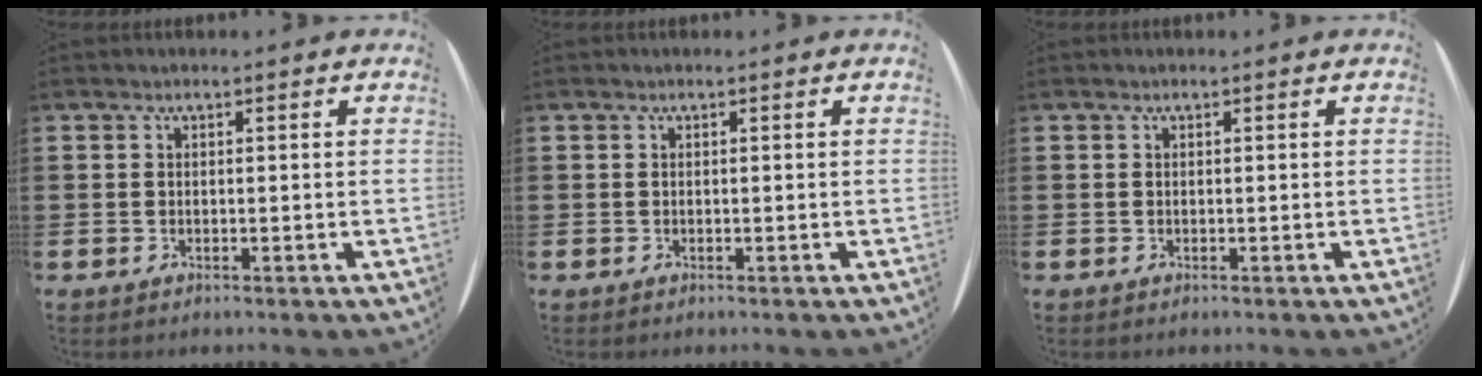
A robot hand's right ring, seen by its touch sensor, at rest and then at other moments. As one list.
[{"total": 0.0}, {"total": 0.0}]